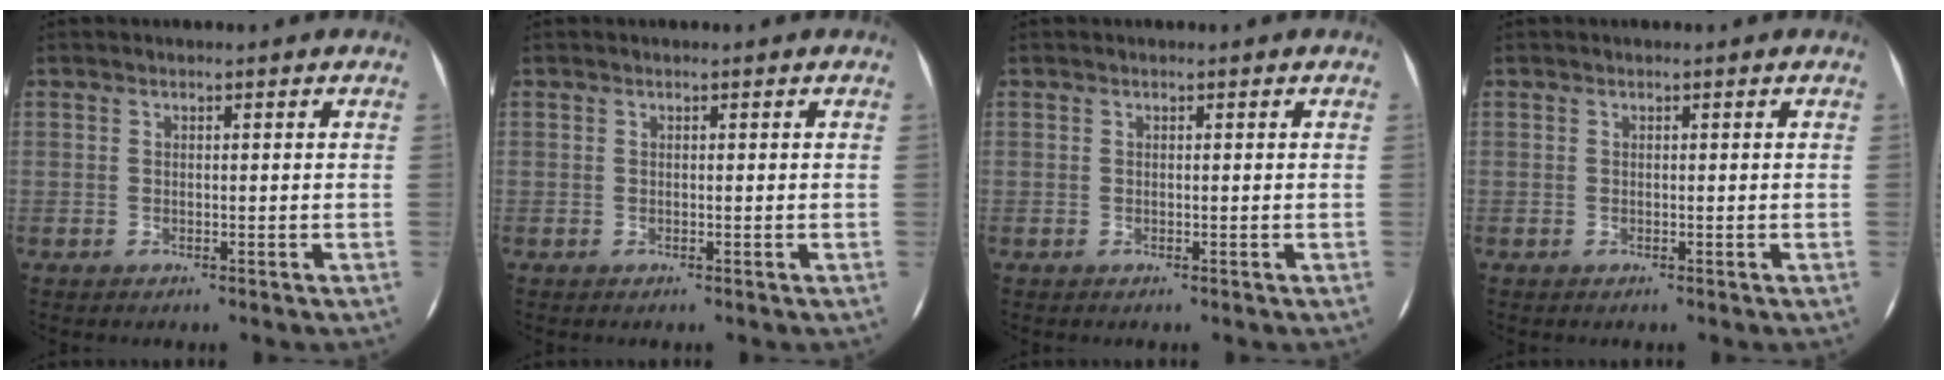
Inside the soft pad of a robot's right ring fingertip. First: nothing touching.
{"total": 0.0}
{"total": 0.0}
{"total": 0.0}